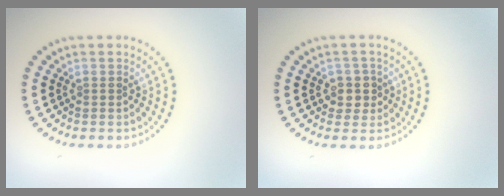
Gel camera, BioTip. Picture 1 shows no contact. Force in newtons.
{"total": 2.0, "press": 1.8, "slide": 1.0}